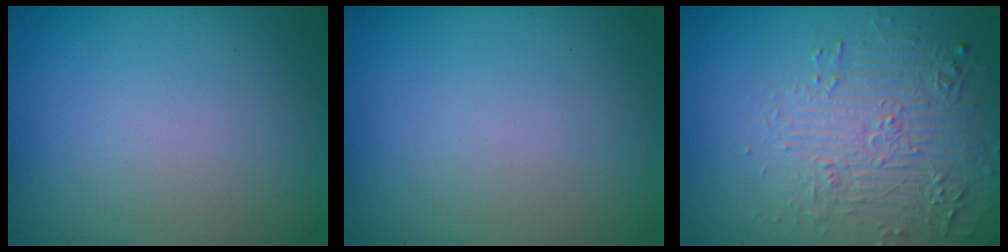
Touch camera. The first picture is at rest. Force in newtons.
{"total": 0.0}
{"total": 5.2, "press": 4.0, "slide": 3.3}